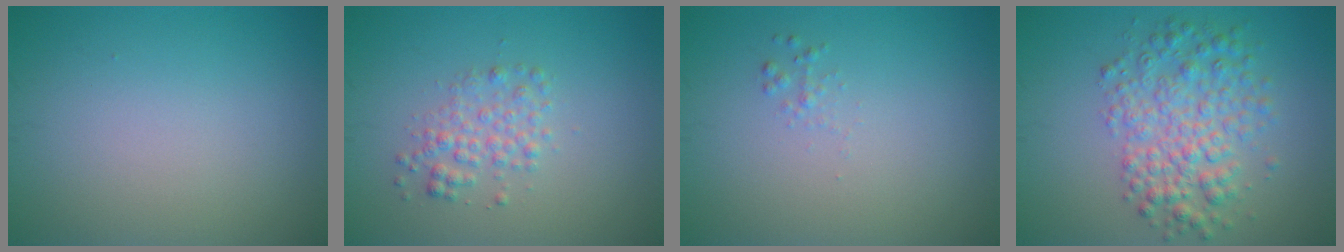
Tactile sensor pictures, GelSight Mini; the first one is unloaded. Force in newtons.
{"total": 2.2, "press": 2.2, "slide": 0.0}
{"total": 0.6, "press": 0.6, "slide": 0.0}
{"total": 5.1, "press": 5.1, "slide": 0.0}